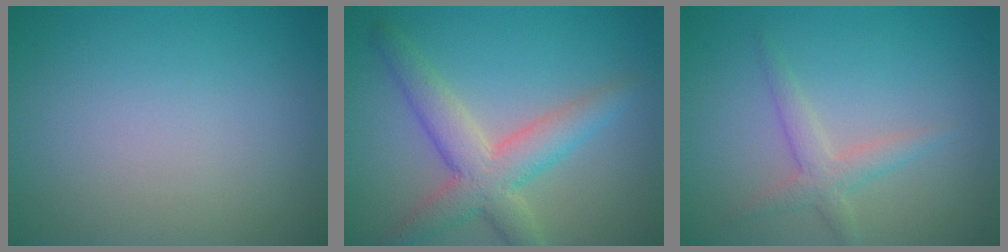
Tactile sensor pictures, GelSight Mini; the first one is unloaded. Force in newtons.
{"total": 5.4, "press": 5.4, "slide": 0.4}
{"total": 2.2, "press": 2.2, "slide": 0.1}